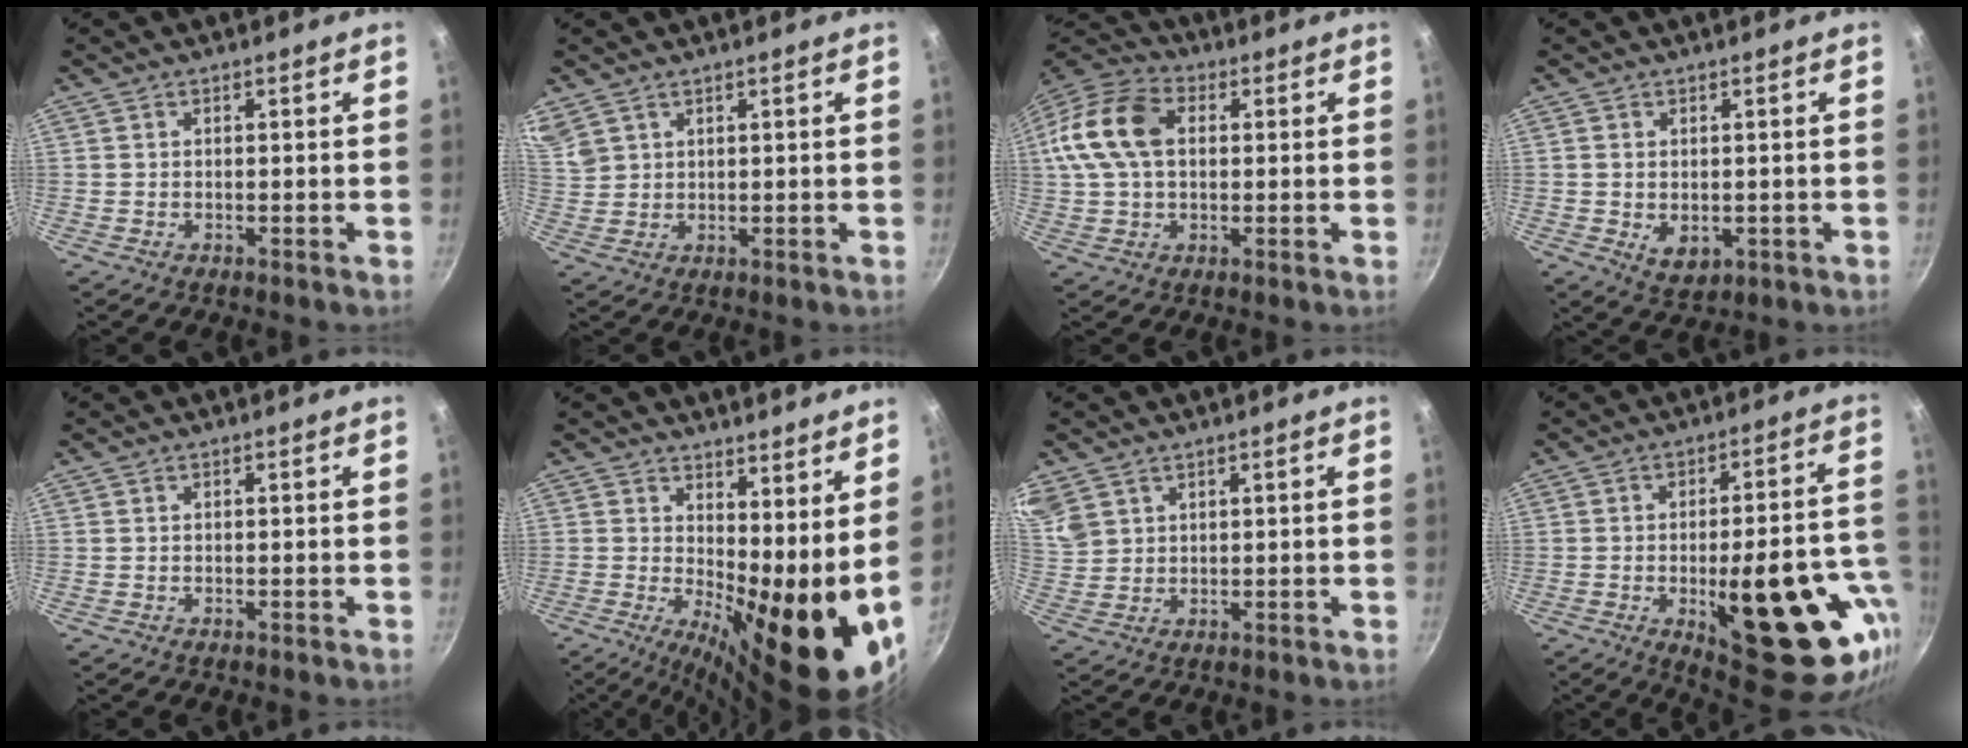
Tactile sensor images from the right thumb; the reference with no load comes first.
{"total": 7.6, "force": [5.0, 5.0, 2.9], "torque": [-0.061, 0.014, 0.112]}
{"total": 15.5, "force": [2.5, 10.4, 11.1], "torque": [-0.209, 0.028, 0.033]}
{"total": 4.6, "force": [-0.4, 3.2, 3.2], "torque": [-0.050, -0.012, 0.001]}
{"total": 0.0}
{"total": 16.7, "force": [2.2, 6.1, 15.4], "torque": [-0.194, -0.019, 0.040]}
{"total": 9.6, "force": [5.5, 6.9, 3.9], "torque": [-0.087, 0.015, 0.124]}
{"total": 27.4, "force": [-7.9, 10.6, 24.0], "torque": [-0.260, 0.010, -0.088]}